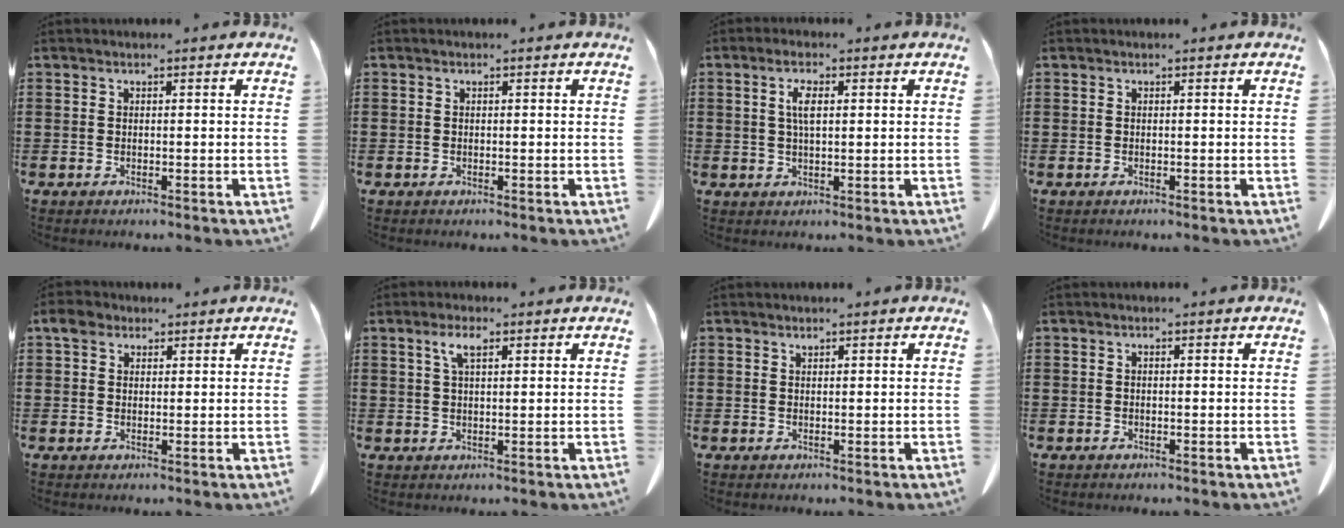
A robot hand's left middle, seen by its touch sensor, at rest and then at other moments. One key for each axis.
{"total": 0.0}
{"total": 3.8, "fx": 1.1, "fy": 1.2, "fz": 3.4, "tx": -0.072, "ty": 0.008, "tz": 0.017}
{"total": 0.0}
{"total": 3.2, "fx": 2.0, "fy": 2.0, "fz": 1.4, "tx": -0.029, "ty": 0.010, "tz": 0.033}
{"total": 3.5, "fx": 1.7, "fy": 1.1, "fz": 2.9, "tx": -0.064, "ty": 0.008, "tz": 0.027}
{"total": 0.6, "fx": 0.5, "fy": 0.3, "fz": 0.1, "tx": -0.005, "ty": -0.002, "tz": 0.011}
{"total": 0.0}